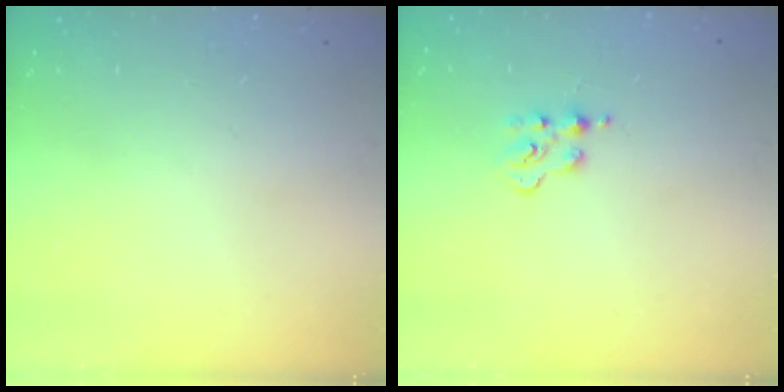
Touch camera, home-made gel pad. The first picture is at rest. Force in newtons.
{"total": 2.8, "press": 2.8, "slide": 0.3}